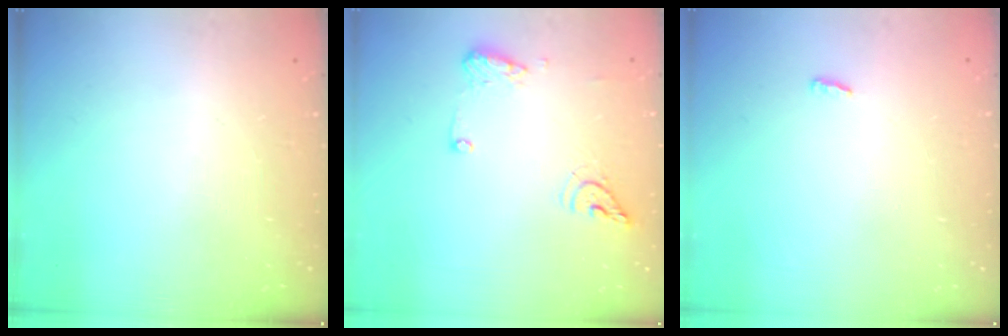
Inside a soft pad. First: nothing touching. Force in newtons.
{"total": 9.6, "press": 9.5, "slide": 1.4}
{"total": 2.9, "press": 2.6, "slide": 1.3}